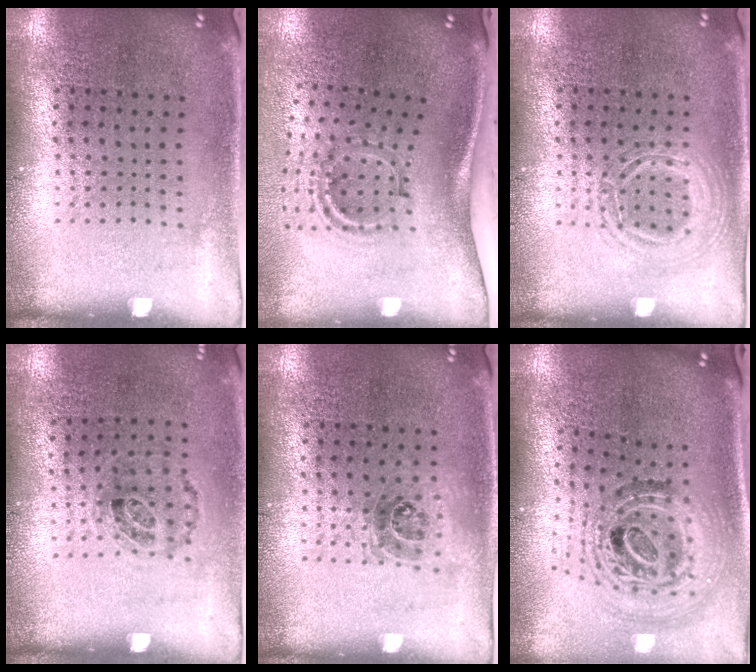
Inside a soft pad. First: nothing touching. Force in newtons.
{"total": 1.7, "press": 1.1, "slide": 1.3}
{"total": 1.1, "press": 1.1, "slide": 0.1}
{"total": 0.9, "press": 0.7, "slide": 0.6}
{"total": 1.0, "press": 0.9, "slide": 0.5}
{"total": 1.9, "press": 1.5, "slide": 1.2}